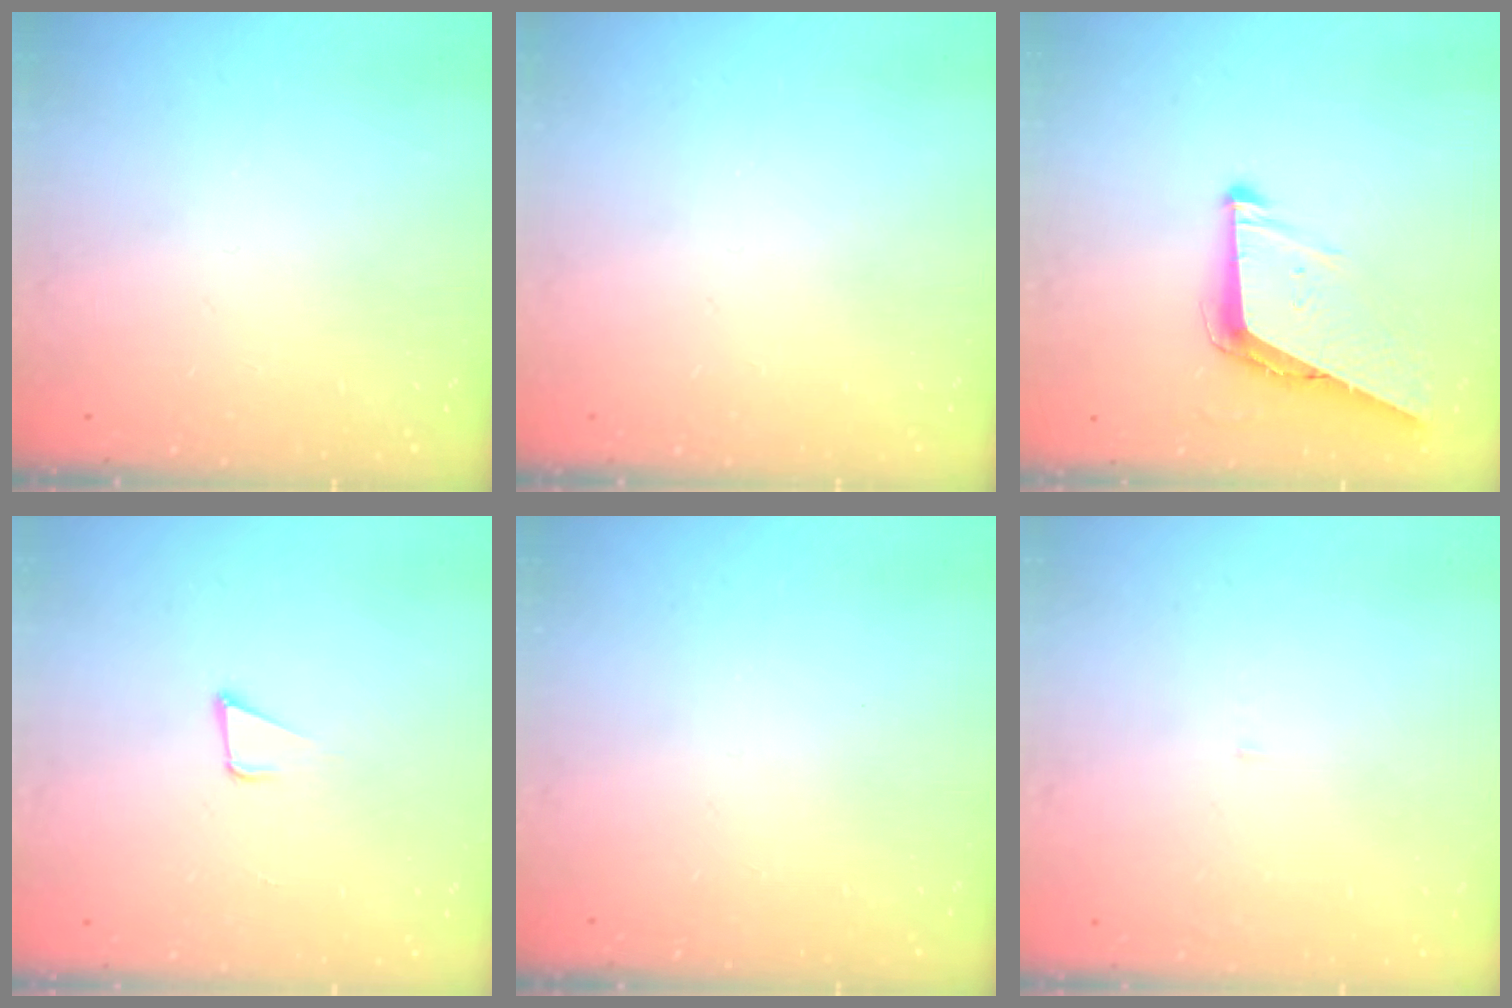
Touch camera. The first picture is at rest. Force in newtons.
{"total": 0.0}
{"total": 7.8, "press": 7.8, "slide": 0.9}
{"total": 4.8, "press": 3.9, "slide": 2.7}
{"total": 0.0}
{"total": 3.0, "press": 3.0, "slide": 0.2}